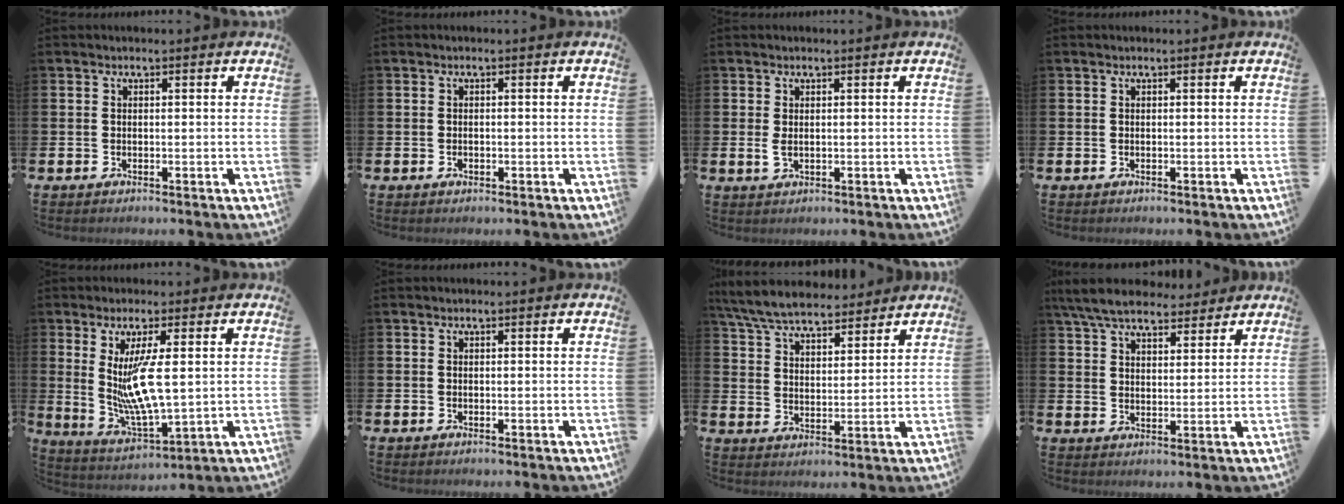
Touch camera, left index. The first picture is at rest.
{"total": 0.7, "force": [-0.2, 0.4, 0.5], "torque": [-0.005, 0.000, -0.006]}
{"total": 1.5, "force": [0.5, 0.6, 1.3], "torque": [-0.019, 0.000, 0.006]}
{"total": 0.0}
{"total": 8.5, "force": [2.4, 1.6, 8.0], "torque": [-0.176, -0.012, 0.039]}
{"total": 0.0}
{"total": 7.2, "force": [6.8, 1.7, 1.9], "torque": [-0.068, -0.027, 0.125]}
{"total": 6.9, "force": [6.4, 1.9, 2.0], "torque": [-0.058, -0.021, 0.118]}